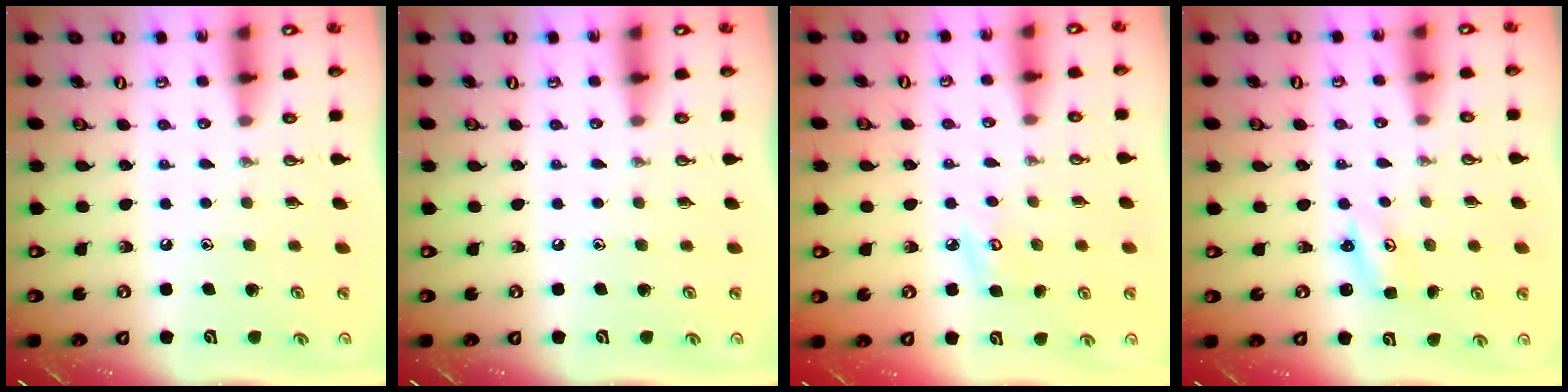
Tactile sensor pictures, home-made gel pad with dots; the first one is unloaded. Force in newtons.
{"total": 0.0}
{"total": 4.9, "press": 4.9, "slide": 0.4}
{"total": 2.2, "press": 2.1, "slide": 0.4}